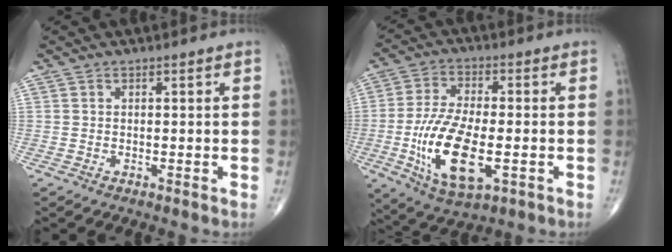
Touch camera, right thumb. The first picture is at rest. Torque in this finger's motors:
{"motor_torque": [0.70, 2.88, 1.02, 0.22, 0.54]}